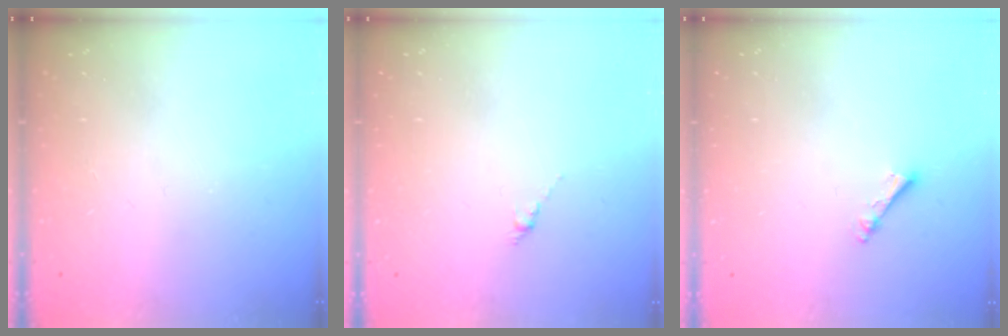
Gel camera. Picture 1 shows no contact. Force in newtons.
{"total": 0.0}
{"total": 2.5, "press": 2.4, "slide": 0.5}